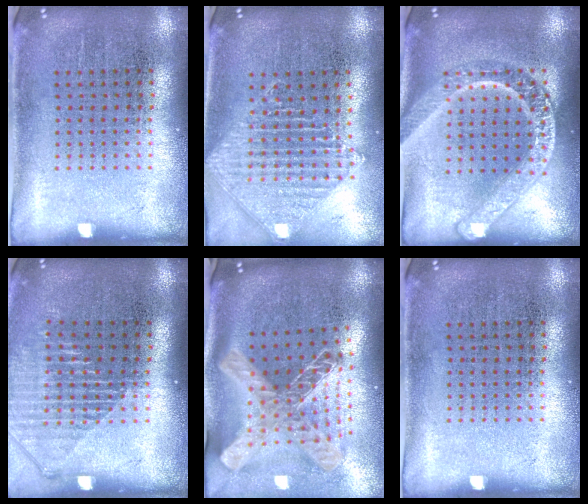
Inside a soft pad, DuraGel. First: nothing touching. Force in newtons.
{"total": 1.3, "press": 1.2, "slide": 0.5}
{"total": 3.0, "press": 3.0, "slide": 0.3}
{"total": 1.4, "press": 1.3, "slide": 0.6}
{"total": 2.8, "press": 2.0, "slide": 2.0}
{"total": 0.0}